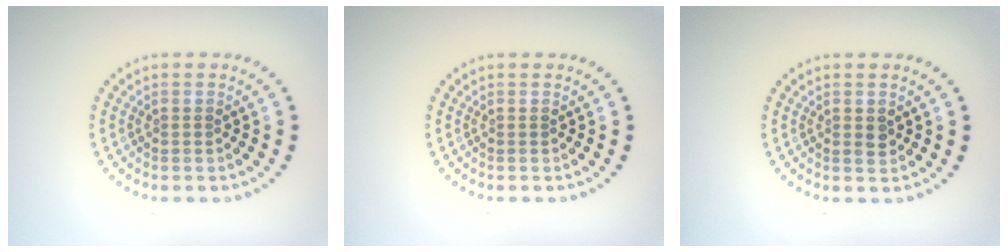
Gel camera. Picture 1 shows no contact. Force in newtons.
{"total": 0.0}
{"total": 1.2, "press": 1.2, "slide": 0.0}